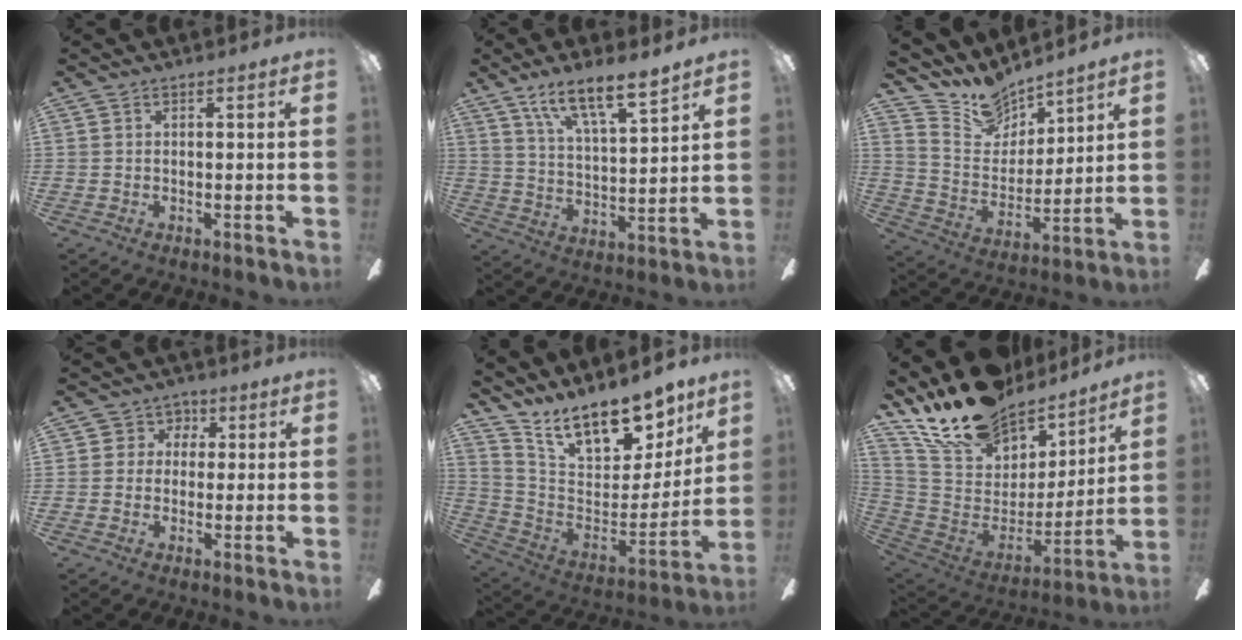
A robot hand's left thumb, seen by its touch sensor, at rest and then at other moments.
{"total": 11.9, "force": [9.6, 2.7, 6.5], "torque": [-0.116, -0.055, 0.169]}
{"total": 11.2, "force": [9.9, 4.9, 1.5], "torque": [-0.052, -0.080, 0.188]}
{"total": 4.3, "force": [0.3, 4.2, 0.7], "torque": [-0.011, 0.006, 0.000]}
{"total": 16.4, "force": [13.5, 6.8, 6.3], "torque": [-0.105, -0.110, 0.242]}
{"total": 20.7, "force": [17.3, 9.3, 6.7], "torque": [-0.133, -0.127, 0.323]}